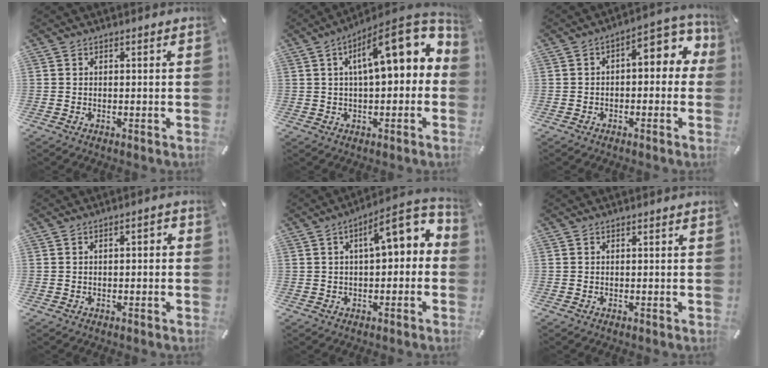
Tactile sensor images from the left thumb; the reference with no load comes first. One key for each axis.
{"total": 16.0, "fx": 4.9, "fy": 6.2, "fz": 13.9, "tx": -0.199, "ty": -0.029, "tz": 0.079}
{"total": 8.2, "fx": 1.4, "fy": 4.3, "fz": 6.8, "tx": -0.082, "ty": -0.020, "tz": 0.015}
{"total": 2.1, "fx": -0.9, "fy": 0.9, "fz": 1.6, "tx": -0.027, "ty": 0.008, "tz": -0.019}
{"total": 10.3, "fx": 3.1, "fy": 4.6, "fz": 8.7, "tx": -0.119, "ty": -0.018, "tz": 0.046}
{"total": 0.0}